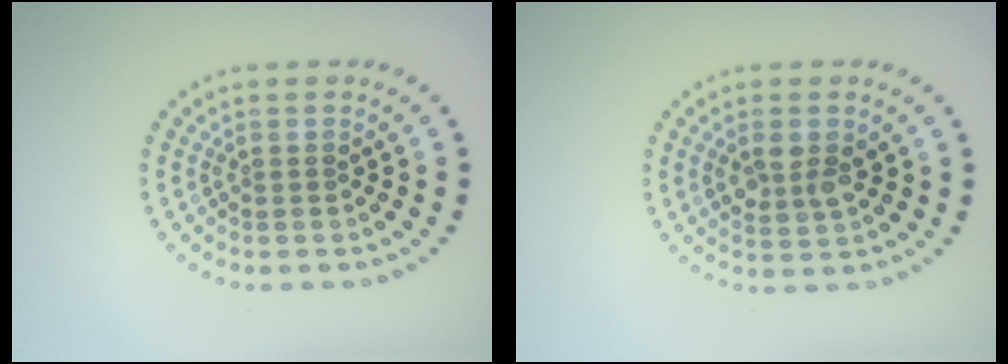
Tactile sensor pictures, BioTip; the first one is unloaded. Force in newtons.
{"total": 2.4, "press": 2.4, "slide": 0.4}